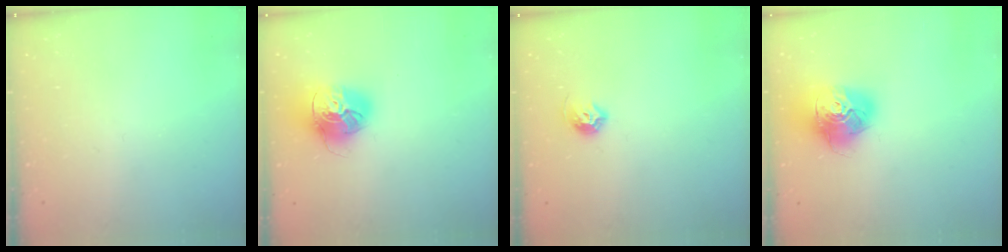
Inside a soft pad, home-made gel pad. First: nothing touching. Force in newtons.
{"total": 16.8, "press": 16.7, "slide": 1.9}
{"total": 6.9, "press": 6.8, "slide": 1.1}
{"total": 16.4, "press": 16.4, "slide": 1.7}